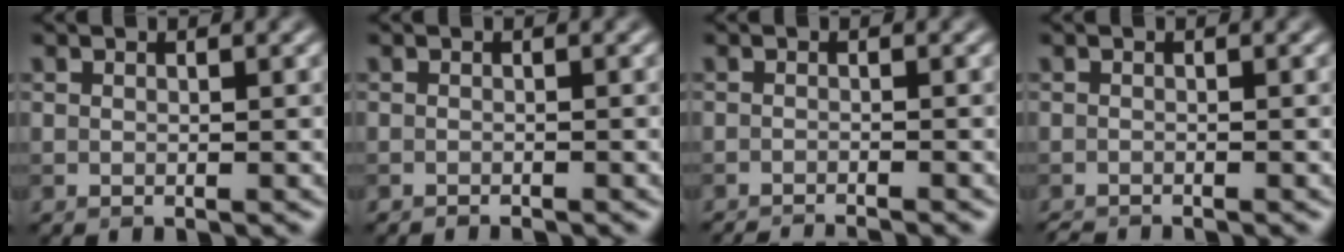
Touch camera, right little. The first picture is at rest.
{"total": 0.6, "force": [-0.6, 0.0, 0.1], "torque": [0.002, -0.001, -0.012]}
{"total": 2.6, "force": [-2.3, 0.2, 1.0], "torque": [-0.013, -0.004, -0.041]}
{"total": 1.2, "force": [-1.2, 0.0, 0.2], "torque": [0.004, -0.006, -0.021]}